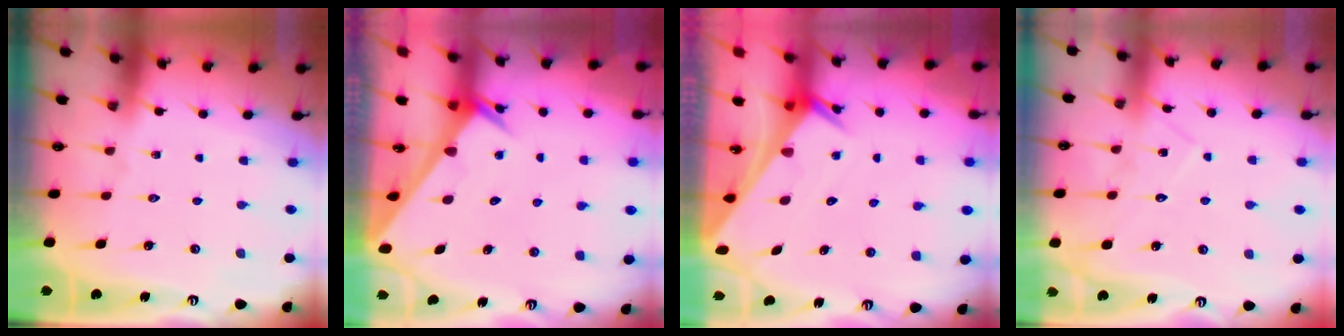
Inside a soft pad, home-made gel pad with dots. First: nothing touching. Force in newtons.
{"total": 2.4, "press": 2.4, "slide": 0.0}
{"total": 2.4, "press": 2.4, "slide": 0.1}
{"total": 8.4, "press": 8.4, "slide": 0.7}